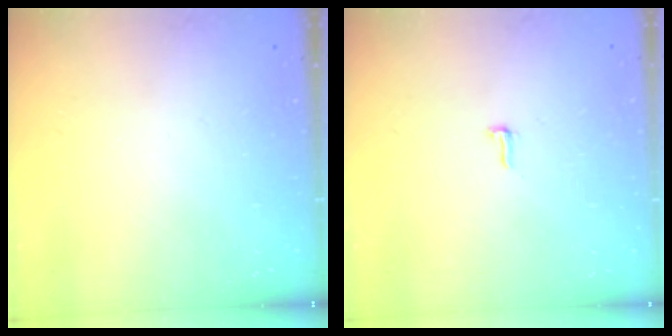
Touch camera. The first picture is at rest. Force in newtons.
{"total": 3.7, "press": 3.3, "slide": 1.7}